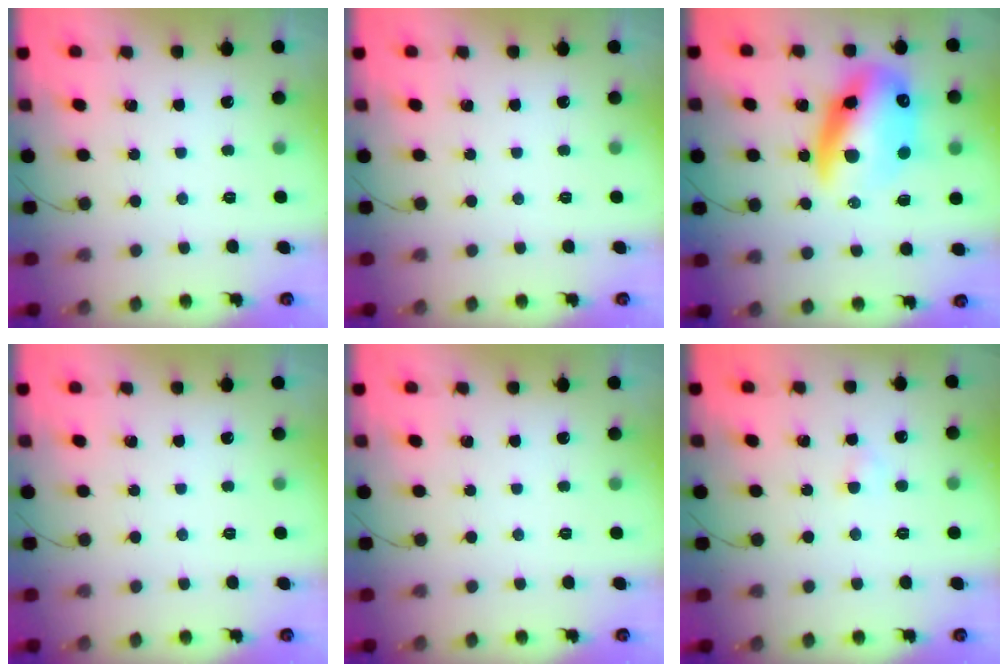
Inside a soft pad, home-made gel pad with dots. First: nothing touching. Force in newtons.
{"total": 0.0}
{"total": 20.5, "press": 19.9, "slide": 5.3}
{"total": 0.0}
{"total": 0.0}
{"total": 2.2, "press": 2.1, "slide": 0.8}